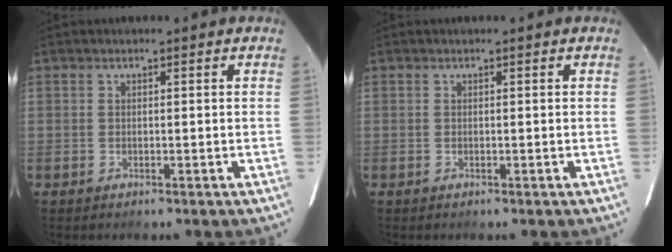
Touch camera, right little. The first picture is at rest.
{"total": 0.0}